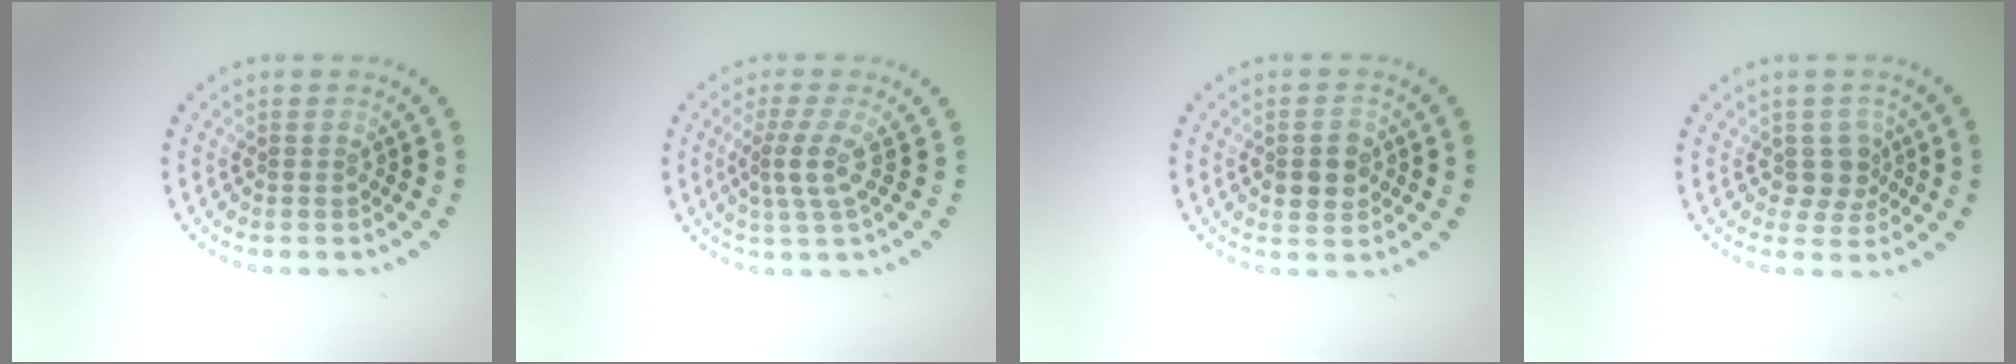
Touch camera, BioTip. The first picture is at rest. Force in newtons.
{"total": 2.6, "press": 1.8, "slide": 1.8}
{"total": 2.5, "press": 2.5, "slide": 0.2}
{"total": 2.3, "press": 1.9, "slide": 1.4}